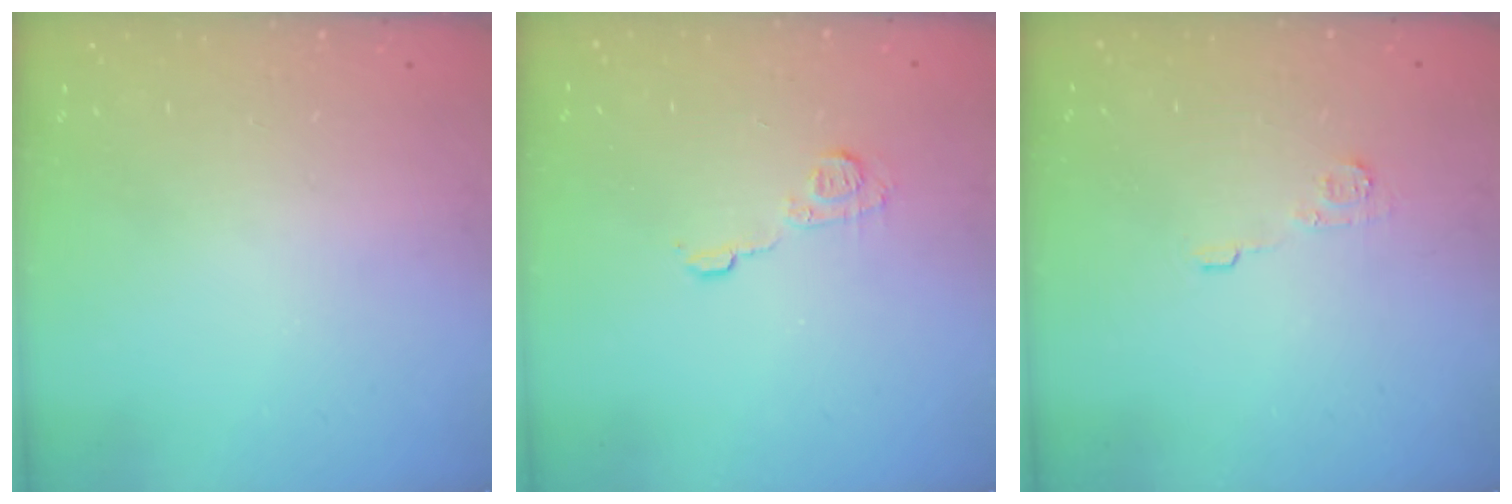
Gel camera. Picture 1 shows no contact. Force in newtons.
{"total": 7.3, "press": 7.3, "slide": 0.1}
{"total": 4.9, "press": 4.9, "slide": 0.2}